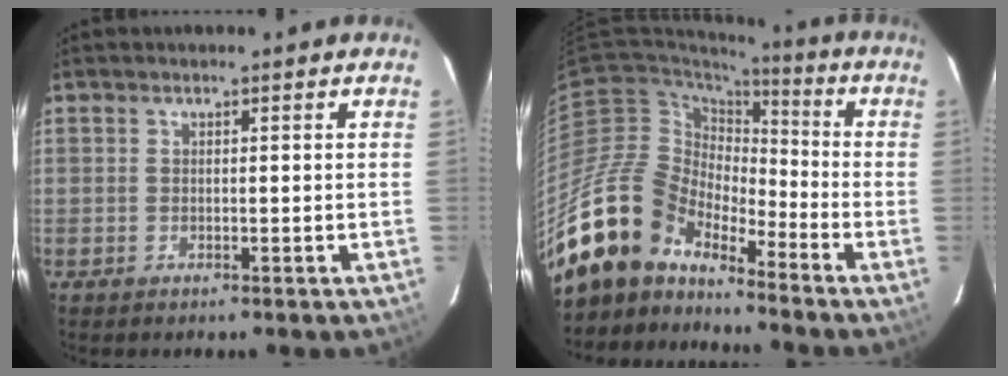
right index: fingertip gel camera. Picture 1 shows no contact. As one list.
[{"total": 18.5, "force": [-15.7, 7.7, 6.0], "torque": [-0.126, 0.000, -0.292]}]